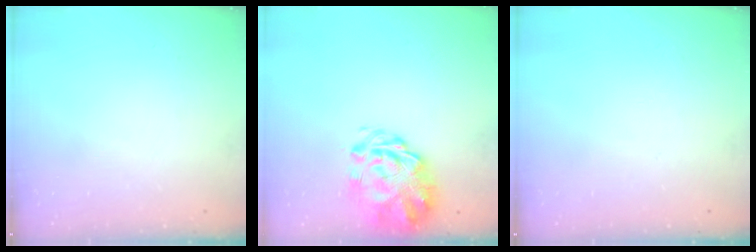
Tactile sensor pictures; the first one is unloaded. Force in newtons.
{"total": 3.3, "press": 2.9, "slide": 1.5}
{"total": 0.0}